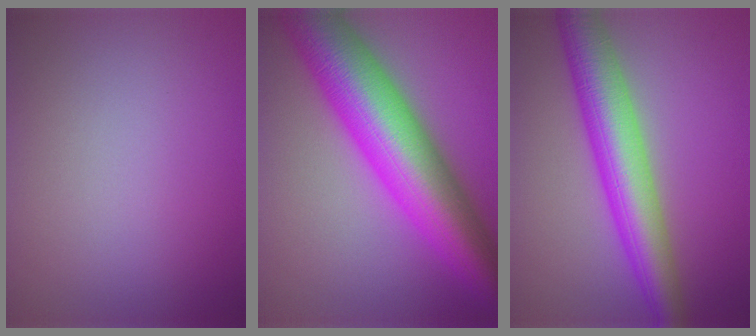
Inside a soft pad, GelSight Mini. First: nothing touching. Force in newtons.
{"total": 12.8, "press": 12.8, "slide": 0.2}
{"total": 7.5, "press": 7.5, "slide": 0.1}